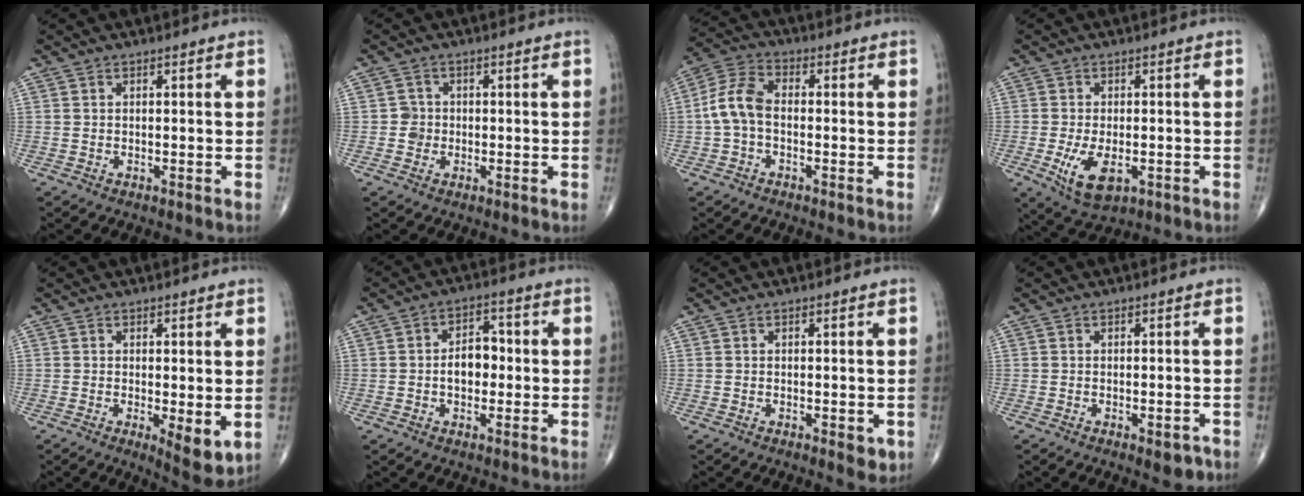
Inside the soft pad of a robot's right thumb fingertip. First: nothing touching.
{"total": 2.3, "force": [-0.4, 2.2, 0.4], "torque": [0.008, 0.008, -0.009]}
{"total": 7.5, "force": [-0.9, 4.5, 5.9], "torque": [-0.122, 0.024, -0.028]}
{"total": 7.5, "force": [-2.2, 3.9, 6.1], "torque": [-0.109, -0.009, -0.028]}
{"total": 5.9, "force": [-0.7, 2.0, 5.5], "torque": [-0.073, -0.017, -0.007]}
{"total": 6.1, "force": [-0.5, 4.1, 4.5], "torque": [-0.052, 0.019, -0.014]}
{"total": 2.3, "force": [-0.6, 1.1, 2.0], "torque": [-0.015, -0.003, -0.006]}
{"total": 2.9, "force": [-1.4, 1.2, 2.2], "torque": [-0.017, 0.005, -0.013]}